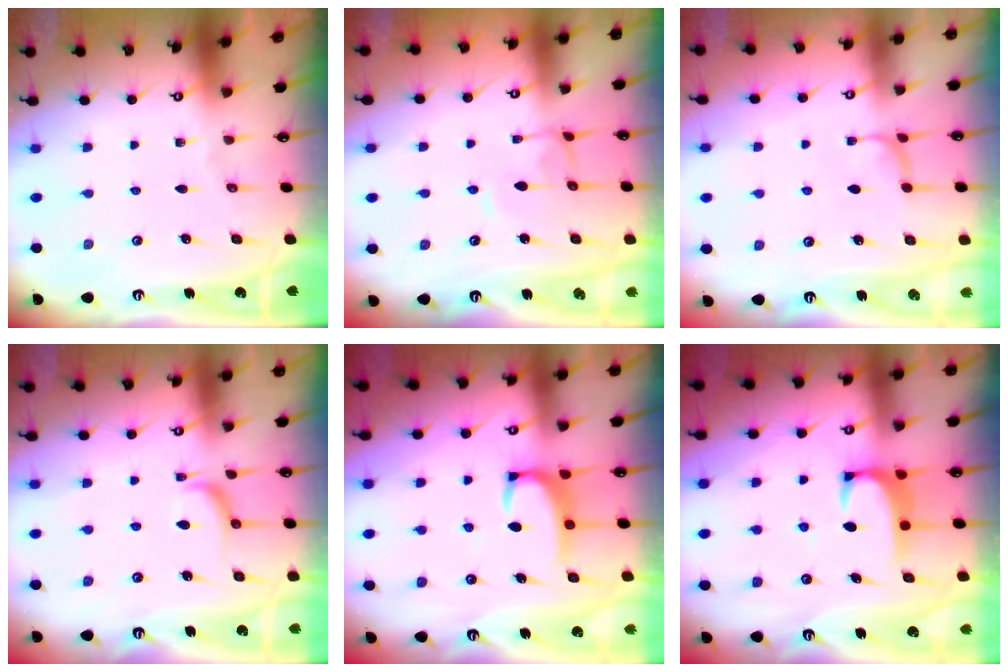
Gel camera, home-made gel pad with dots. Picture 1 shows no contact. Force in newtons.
{"total": 1.5, "press": 1.5, "slide": 0.3}
{"total": 1.4, "press": 1.3, "slide": 0.5}
{"total": 2.7, "press": 2.6, "slide": 0.5}
{"total": 3.4, "press": 3.4, "slide": 0.6}
{"total": 2.1, "press": 2.0, "slide": 0.3}